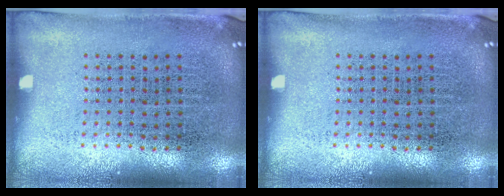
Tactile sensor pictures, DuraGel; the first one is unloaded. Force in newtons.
{"total": 0.0}